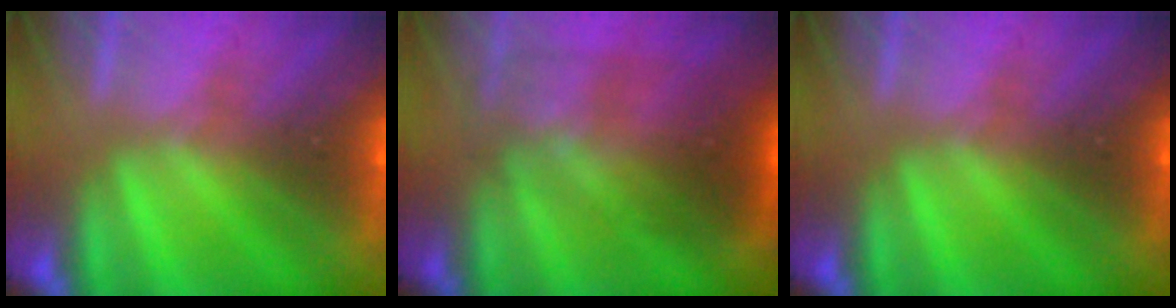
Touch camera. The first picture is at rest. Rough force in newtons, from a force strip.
{"total": 2.9}
{"total": 0.0}